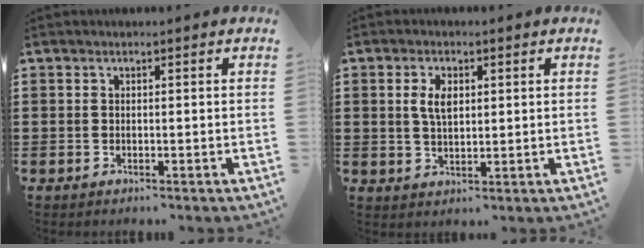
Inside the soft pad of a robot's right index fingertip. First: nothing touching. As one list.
[{"total": 4.0, "force": [1.0, 2.0, 3.4], "torque": [-0.070, 0.009, 0.016]}]